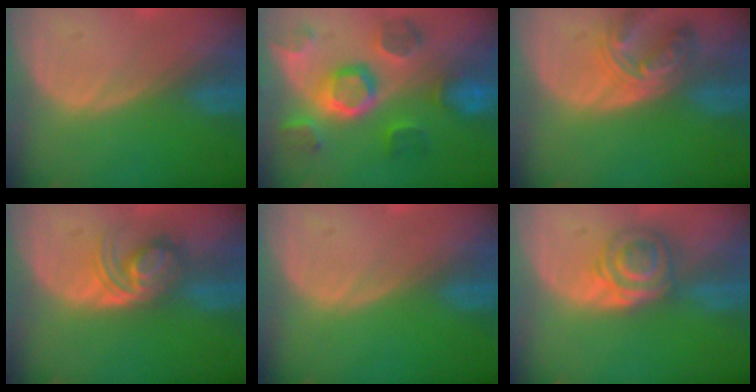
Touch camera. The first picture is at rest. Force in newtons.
{"total": 10.1, "press": 9.4, "slide": 3.8}
{"total": 6.6, "press": 6.4, "slide": 1.7}
{"total": 5.7, "press": 5.5, "slide": 1.5}
{"total": 0.0}
{"total": 5.9, "press": 5.5, "slide": 2.2}